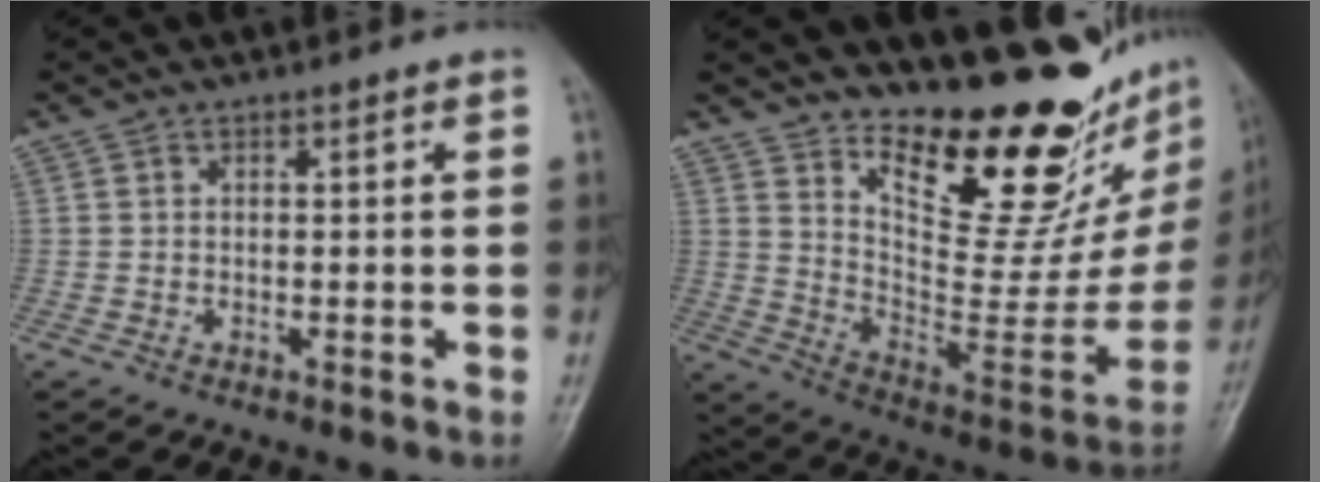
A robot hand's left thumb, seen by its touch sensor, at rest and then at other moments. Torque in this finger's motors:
{"motor_torque": [0.46, 0.20, 1.40, -1.37, 0.16]}